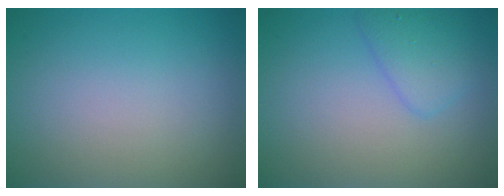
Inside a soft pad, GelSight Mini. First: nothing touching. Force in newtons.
{"total": 2.4, "press": 2.4, "slide": 0.2}